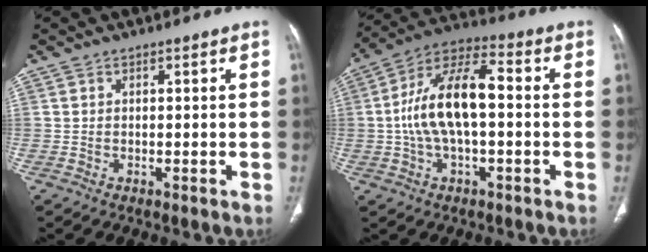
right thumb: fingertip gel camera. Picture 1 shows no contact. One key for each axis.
{"total": 14.8, "fx": -0.3, "fy": 6.7, "fz": 13.2, "tx": -0.253, "ty": 0.041, "tz": -0.014}